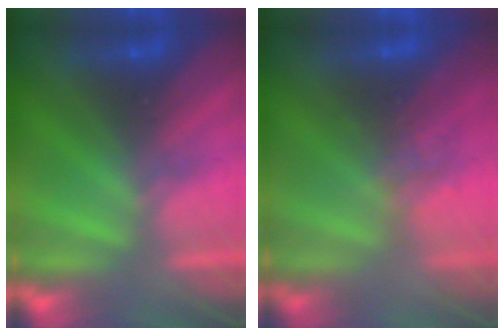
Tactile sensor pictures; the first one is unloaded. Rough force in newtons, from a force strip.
{"total": 2.8}